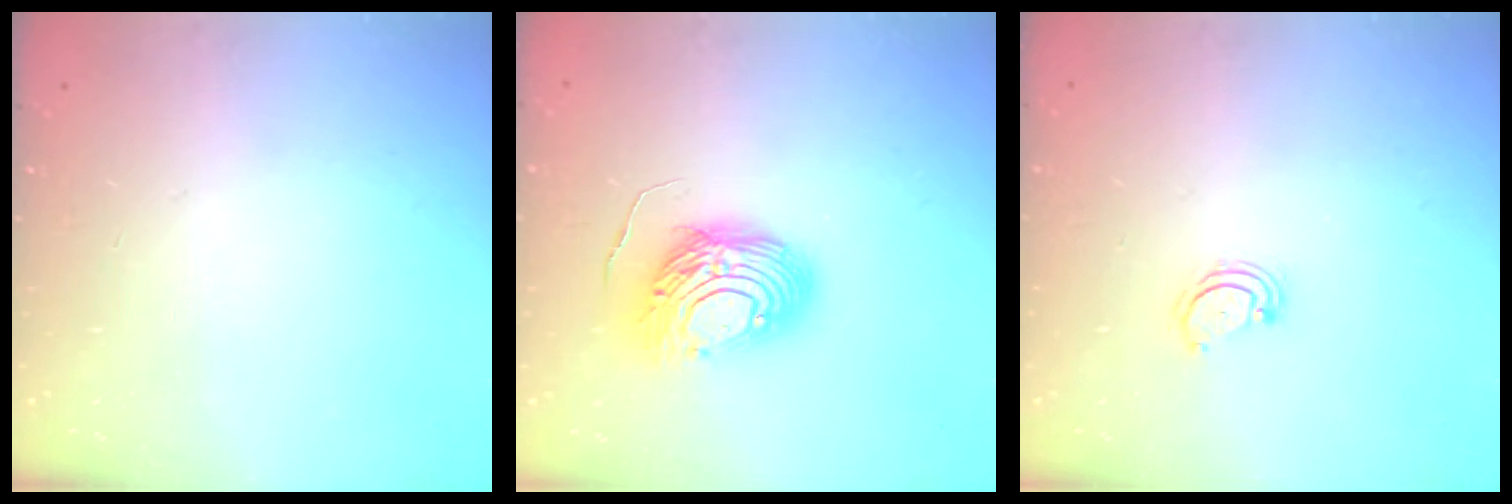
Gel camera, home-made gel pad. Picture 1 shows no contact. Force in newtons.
{"total": 12.7, "press": 12.6, "slide": 1.3}
{"total": 2.8, "press": 2.8, "slide": 0.3}